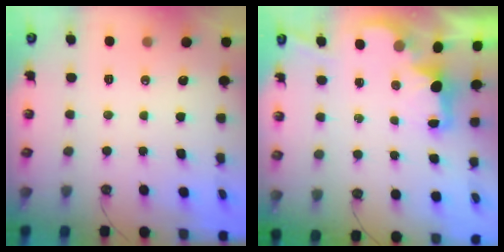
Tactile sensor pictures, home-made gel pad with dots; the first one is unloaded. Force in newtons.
{"total": 2.1, "press": 2.0, "slide": 0.8}